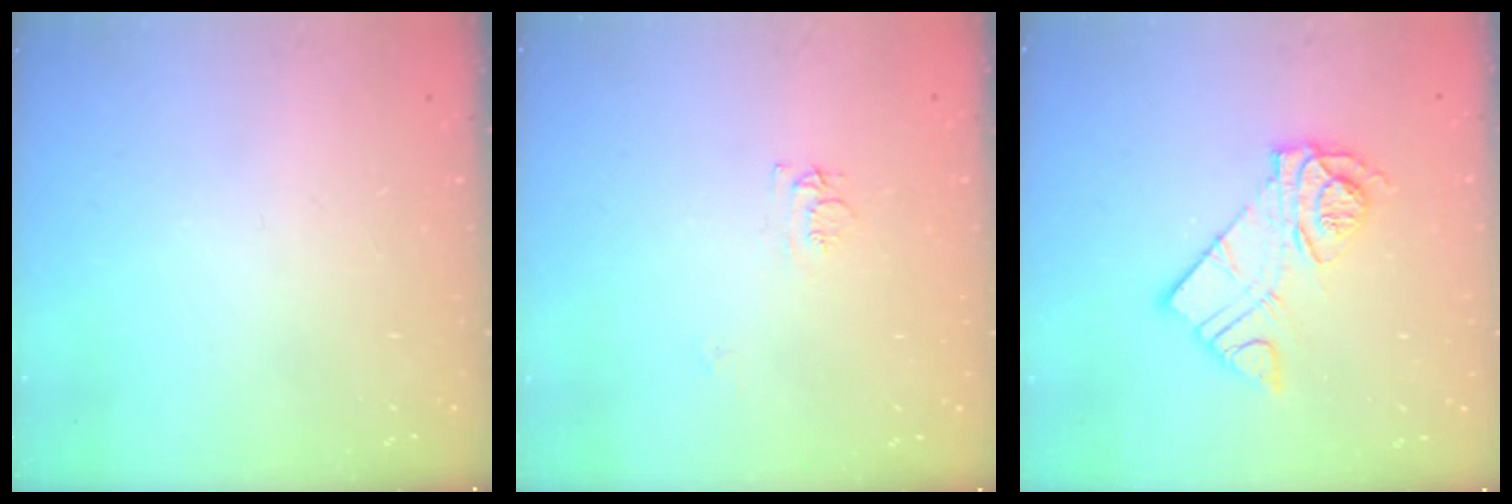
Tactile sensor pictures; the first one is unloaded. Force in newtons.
{"total": 6.2, "press": 6.2, "slide": 0.6}
{"total": 12.1, "press": 12.1, "slide": 1.0}